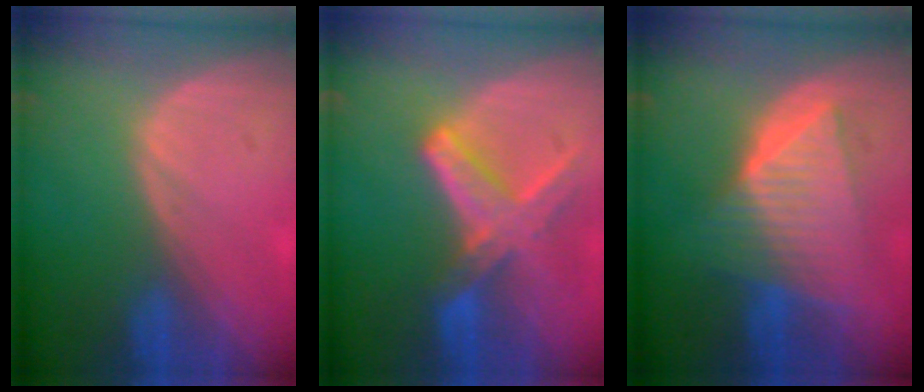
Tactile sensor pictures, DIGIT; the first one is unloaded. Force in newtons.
{"total": 8.3, "press": 7.3, "slide": 4.0}
{"total": 9.2, "press": 9.2, "slide": 0.5}